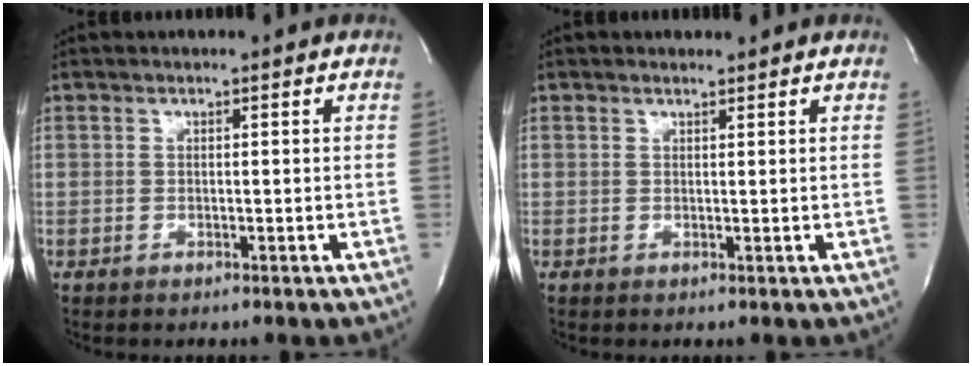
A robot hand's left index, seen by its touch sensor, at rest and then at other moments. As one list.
[{"total": 0.8, "force": [0.7, 0.2, 0.0], "torque": [-0.009, -0.002, 0.012]}]